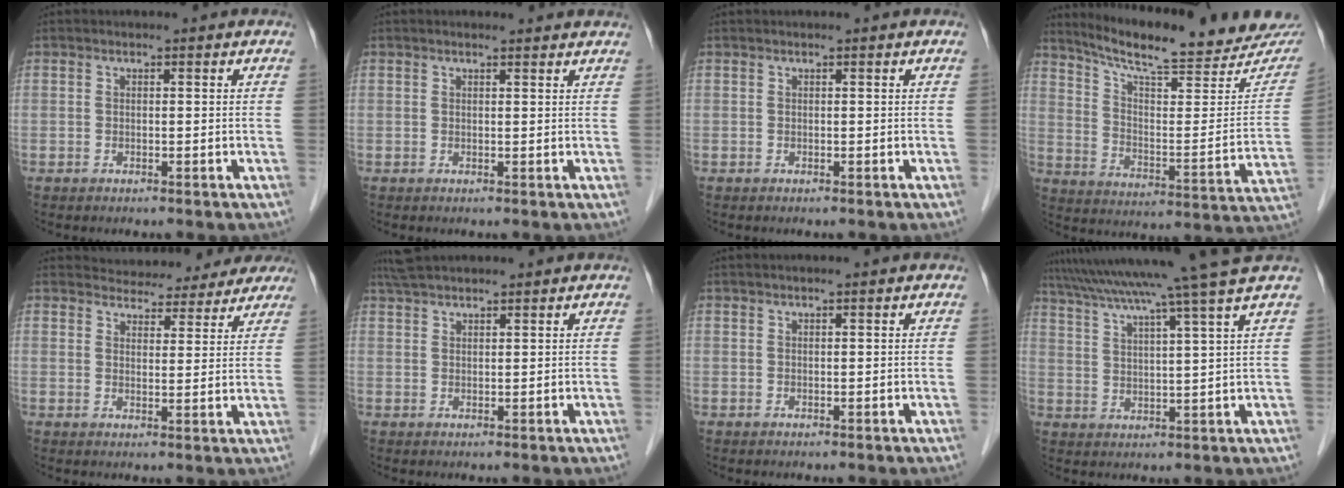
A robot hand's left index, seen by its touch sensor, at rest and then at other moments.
{"total": 3.6, "force": [3.4, 0.5, 1.0], "torque": [-0.016, 0.011, 0.030]}
{"total": 0.0}
{"total": 22.7, "force": [20.6, 3.1, 9.1], "torque": [-0.138, -0.063, 0.279]}
{"total": 13.8, "force": [12.9, 4.1, 2.4], "torque": [-0.010, 0.004, 0.145]}
{"total": 5.6, "force": [5.0, 1.0, 2.3], "torque": [-0.039, 0.040, 0.094]}
{"total": 2.9, "force": [2.5, -0.3, 1.5], "torque": [-0.014, 0.026, 0.039]}
{"total": 15.7, "force": [13.1, -3.1, 8.0], "torque": [-0.136, -0.021, 0.187]}